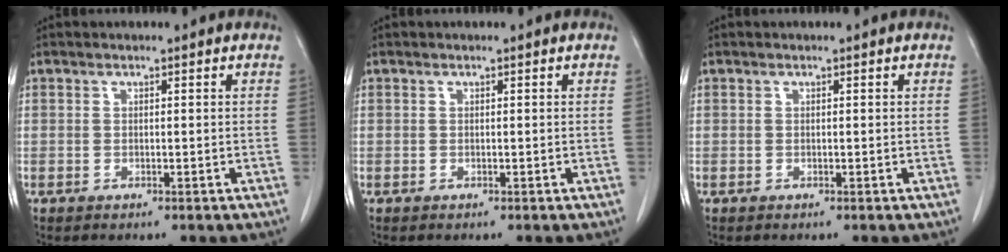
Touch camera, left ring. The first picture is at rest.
{"total": 0.0}
{"total": 0.0}